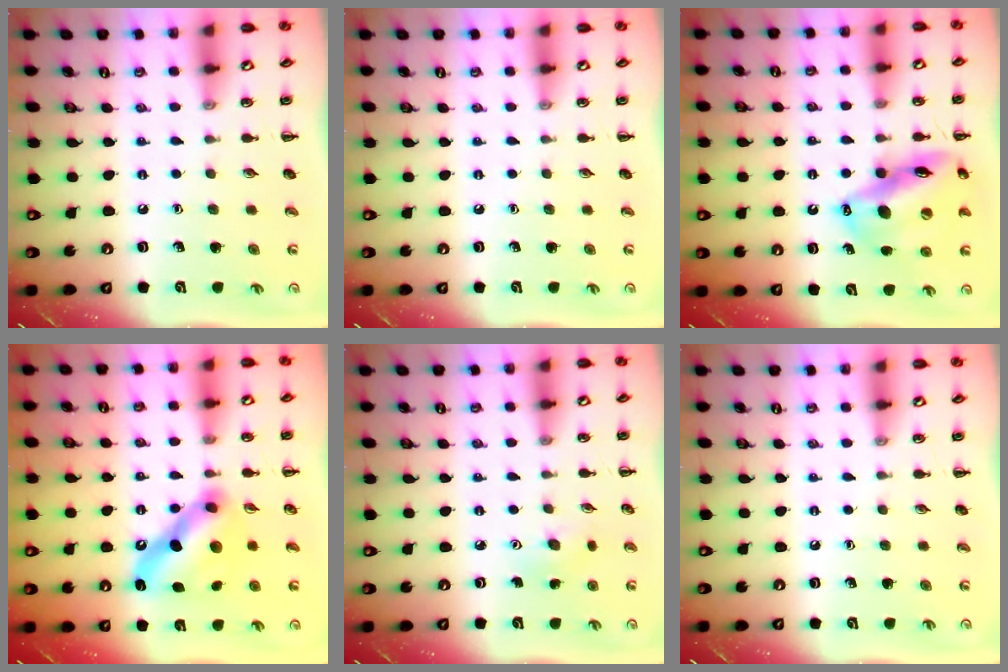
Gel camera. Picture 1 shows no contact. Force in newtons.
{"total": 0.0}
{"total": 16.4, "press": 15.8, "slide": 4.6}
{"total": 12.1, "press": 12.1, "slide": 0.3}
{"total": 3.2, "press": 3.0, "slide": 0.9}
{"total": 0.0}